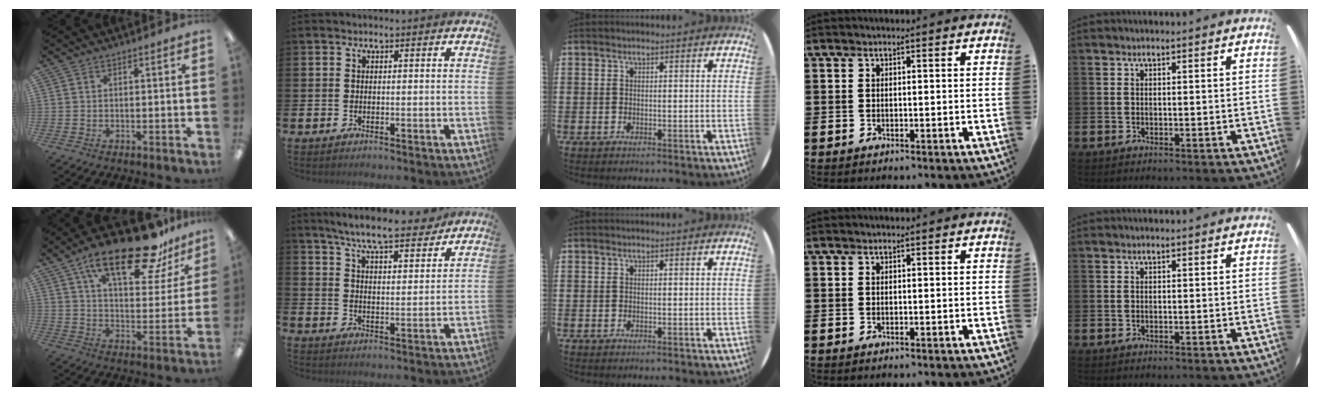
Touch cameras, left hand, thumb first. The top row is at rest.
{"thumb": {"total": 22.5, "force": [15.1, 8.2, 14.5], "torque": [-0.223, -0.082, 0.251]}, "index": {"total": 8.1, "force": [7.5, 0.8, 2.8], "torque": [-0.068, -0.045, 0.132]}}